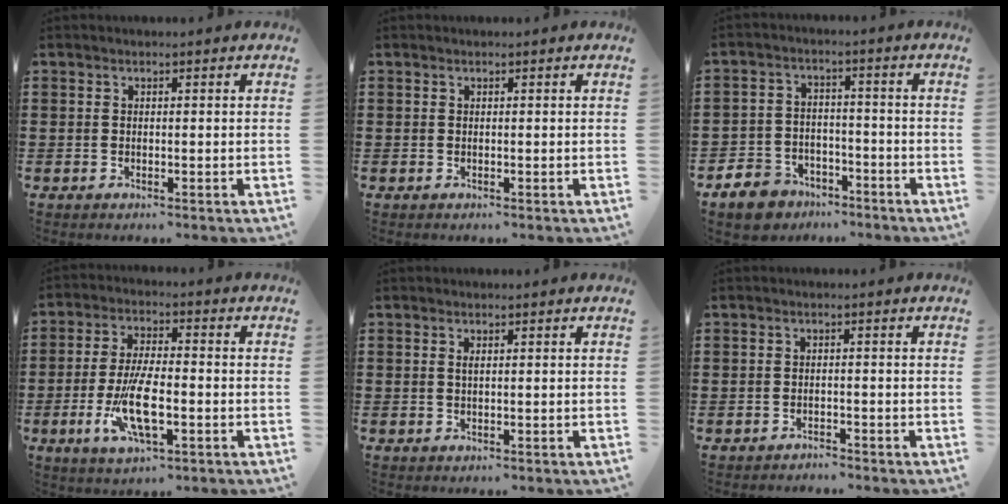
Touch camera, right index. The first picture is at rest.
{"total": 0.0}
{"total": 5.9, "force": [-5.2, 2.5, 1.2], "torque": [-0.042, 0.019, -0.107]}
{"total": 9.9, "force": [-2.8, 3.1, 9.0], "torque": [-0.194, -0.021, -0.050]}
{"total": 0.6, "force": [0.2, 0.1, 0.6], "torque": [-0.013, 0.000, 0.004]}
{"total": 1.3, "force": [-1.3, 0.1, -0.1], "torque": [-0.002, 0.003, -0.028]}